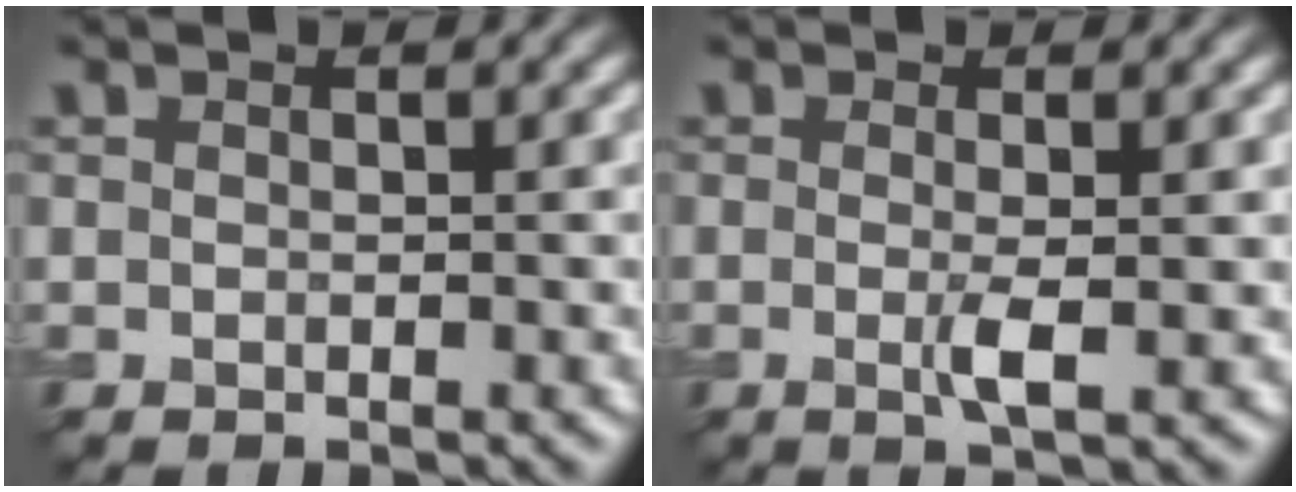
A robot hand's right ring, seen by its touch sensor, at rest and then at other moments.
{"total": 2.2, "force": [-0.2, 0.3, 2.1], "torque": [-0.044, -0.007, -0.004]}